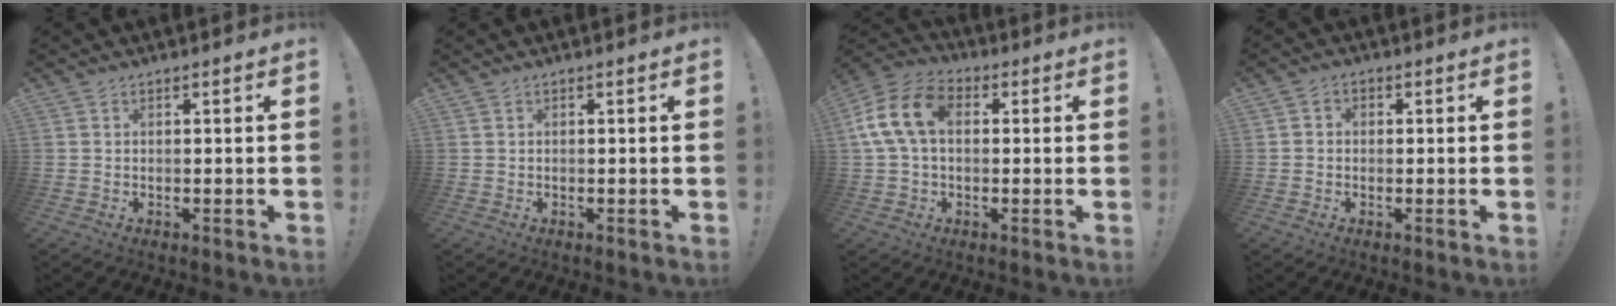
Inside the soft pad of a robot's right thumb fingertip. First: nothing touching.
{"total": 0.0}
{"total": 13.9, "force": [2.5, 9.2, 10.2], "torque": [-0.202, 0.014, 0.049]}
{"total": 2.1, "force": [-0.6, 1.7, 1.1], "torque": [-0.015, 0.008, -0.011]}